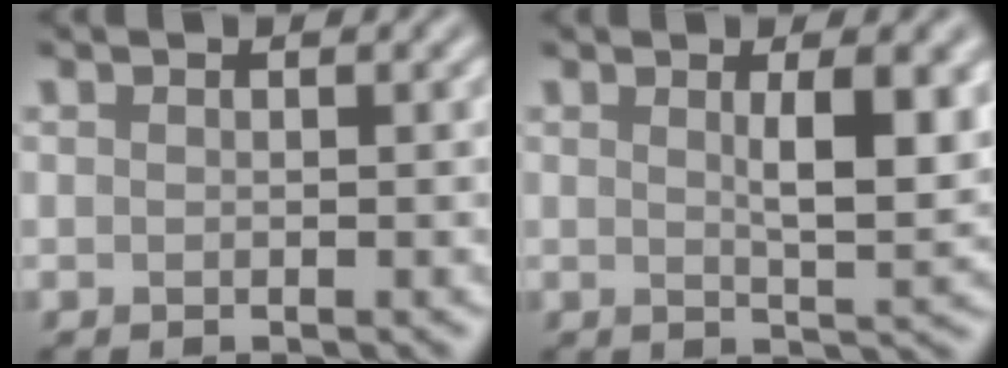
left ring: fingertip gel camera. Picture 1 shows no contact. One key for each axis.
{"total": 4.4, "fx": 1.2, "fy": 1.0, "fz": 4.1, "tx": -0.059, "ty": -0.004, "tz": 0.022}